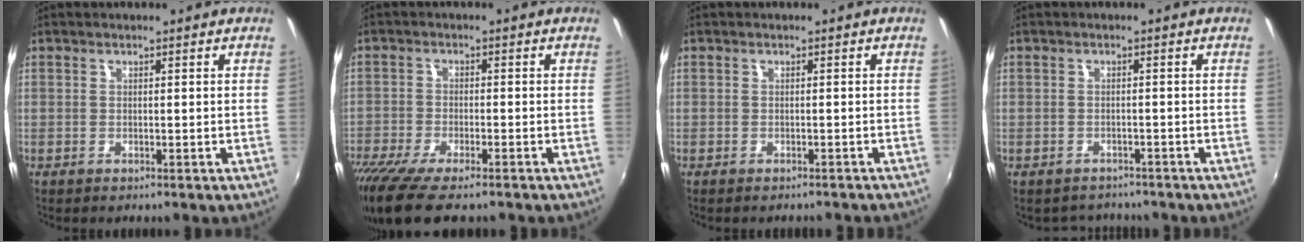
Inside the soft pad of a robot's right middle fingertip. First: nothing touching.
{"total": 13.2, "force": [-10.3, 3.1, 7.8], "torque": [-0.178, -0.054, -0.181]}
{"total": 3.8, "force": [-3.4, 1.0, 1.3], "torque": [-0.025, -0.012, -0.042]}
{"total": 3.5, "force": [-3.0, 1.8, -0.1], "torque": [-0.009, -0.002, -0.046]}